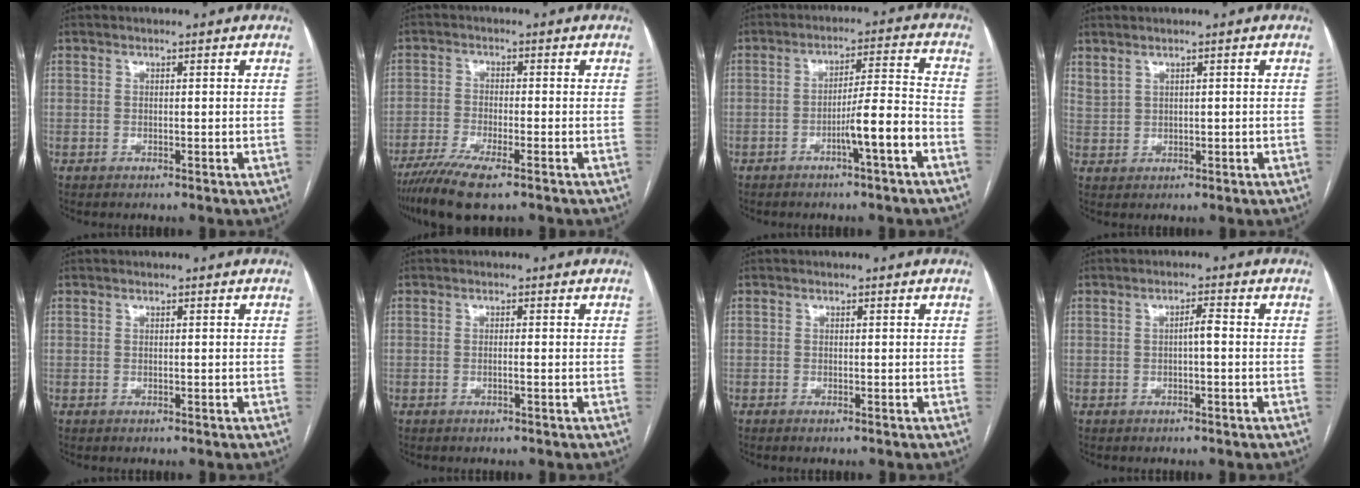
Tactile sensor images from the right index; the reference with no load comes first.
{"total": 8.6, "force": [-6.2, 1.0, 5.9], "torque": [-0.104, -0.019, -0.106]}
{"total": 7.3, "force": [-3.5, -0.3, 6.4], "torque": [-0.100, 0.013, -0.055]}
{"total": 2.1, "force": [1.7, 0.8, 1.0], "torque": [-0.025, 0.005, 0.044]}
{"total": 0.0}
{"total": 0.6, "force": [-0.3, -0.1, 0.6], "torque": [-0.010, 0.001, -0.005]}
{"total": 0.6, "force": [-0.4, -0.2, 0.3], "torque": [-0.007, -0.001, -0.009]}
{"total": 1.8, "force": [-0.3, 0.2, 1.8], "torque": [-0.028, 0.004, -0.004]}